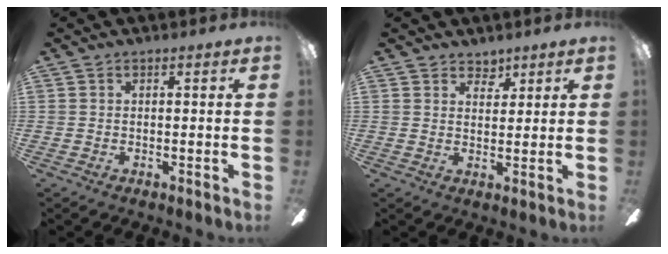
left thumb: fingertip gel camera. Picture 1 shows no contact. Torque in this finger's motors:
{"motor_torque": [-0.11, -0.11, -0.52, 0.24, 0.07]}